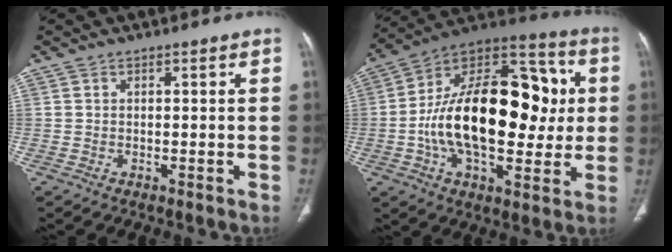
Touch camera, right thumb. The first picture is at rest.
{"total": 29.5, "force": [0.3, 16.1, 24.7], "torque": [-0.385, 0.027, 0.002]}